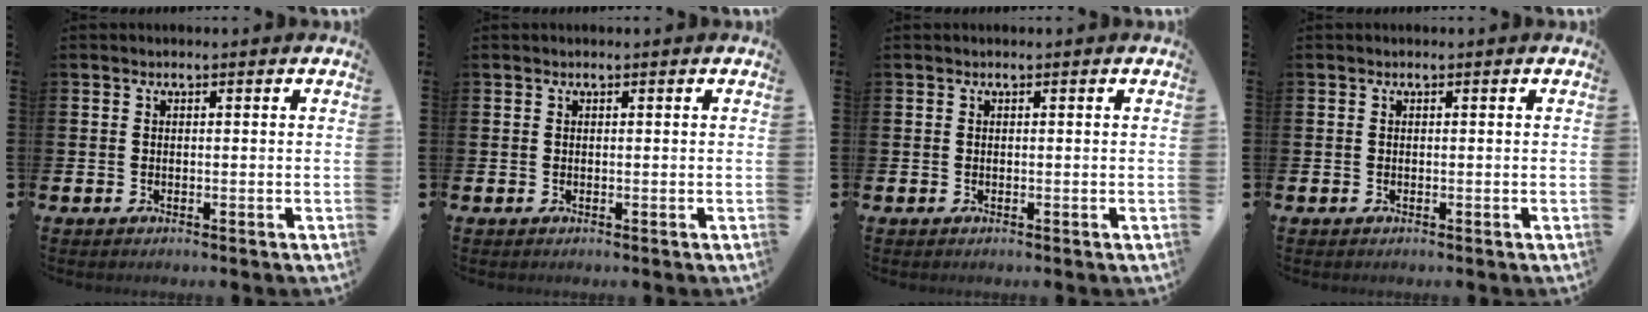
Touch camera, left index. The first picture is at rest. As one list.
[{"total": 0.0}, {"total": 0.0}, {"total": 0.0}]